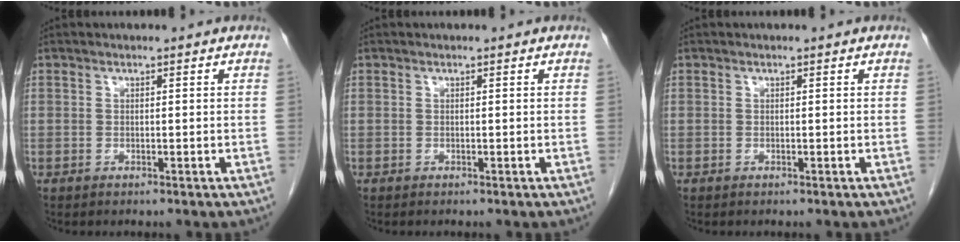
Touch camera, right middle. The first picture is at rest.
{"total": 0.0}
{"total": 0.0}